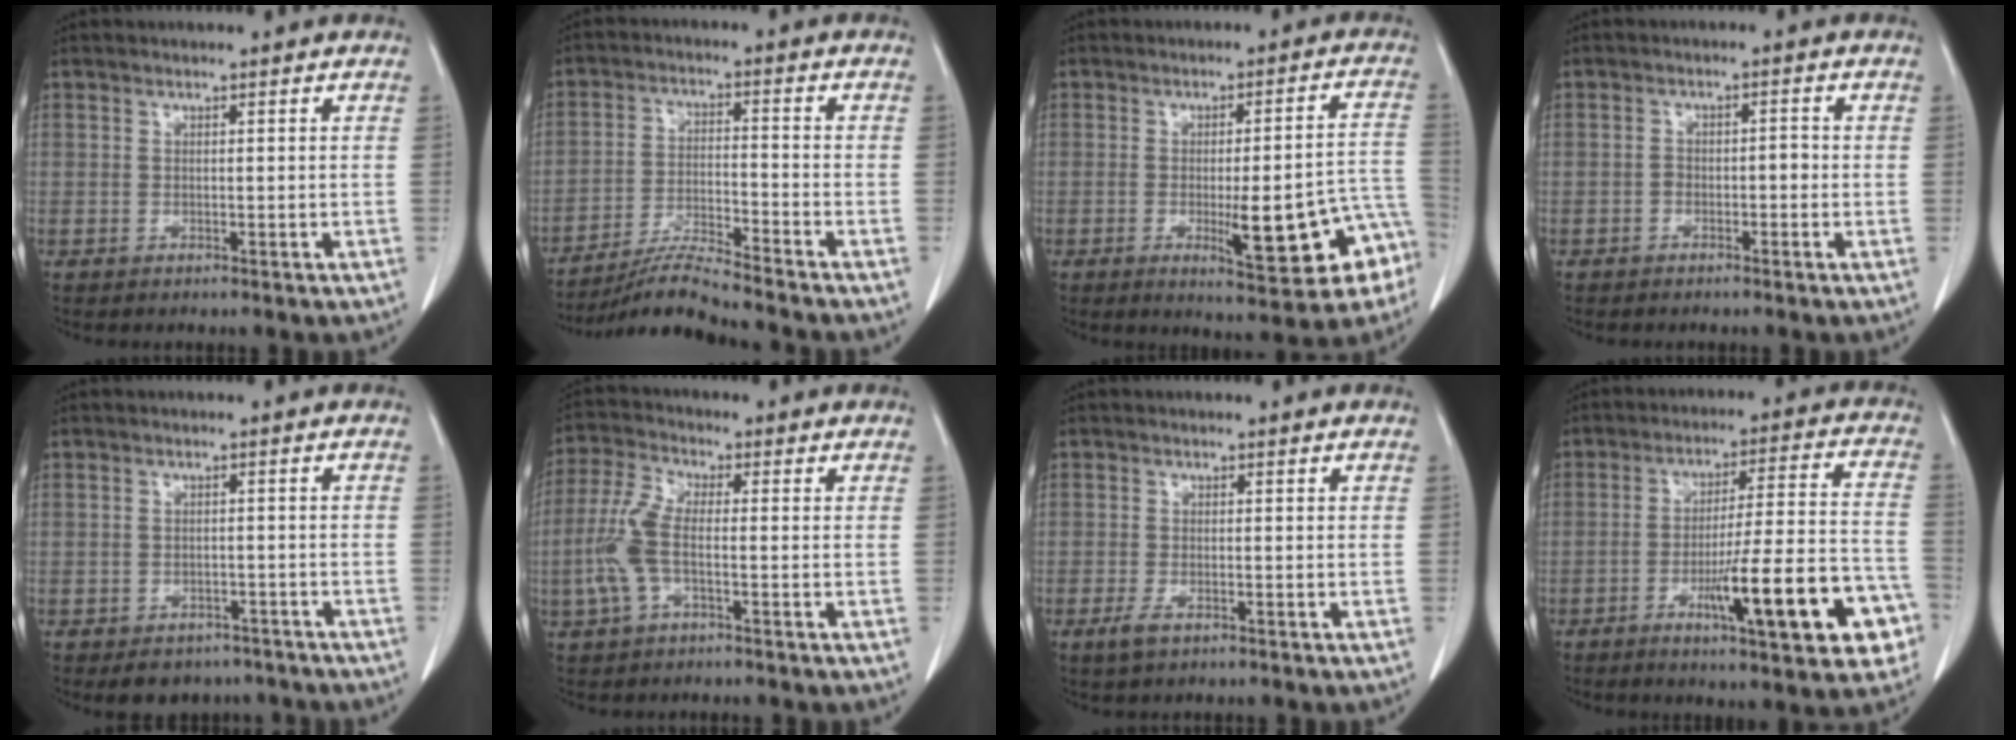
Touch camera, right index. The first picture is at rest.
{"total": 8.0, "force": [-7.5, -1.6, 2.3], "torque": [-0.043, -0.015, -0.137]}
{"total": 14.3, "force": [-5.1, 2.4, 13.1], "torque": [-0.114, 0.023, -0.053]}
{"total": 2.1, "force": [-0.8, 1.1, 1.5], "torque": [-0.021, 0.011, -0.011]}
{"total": 5.7, "force": [-4.6, 3.3, 0.7], "torque": [0.008, 0.014, -0.060]}
{"total": 8.7, "force": [-2.5, 1.3, 8.2], "torque": [-0.206, 0.011, -0.059]}
{"total": 2.1, "force": [-1.2, 0.8, 1.6], "torque": [-0.037, -0.002, -0.019]}
{"total": 17.3, "force": [-6.9, 2.2, 15.7], "torque": [-0.195, 0.017, -0.090]}